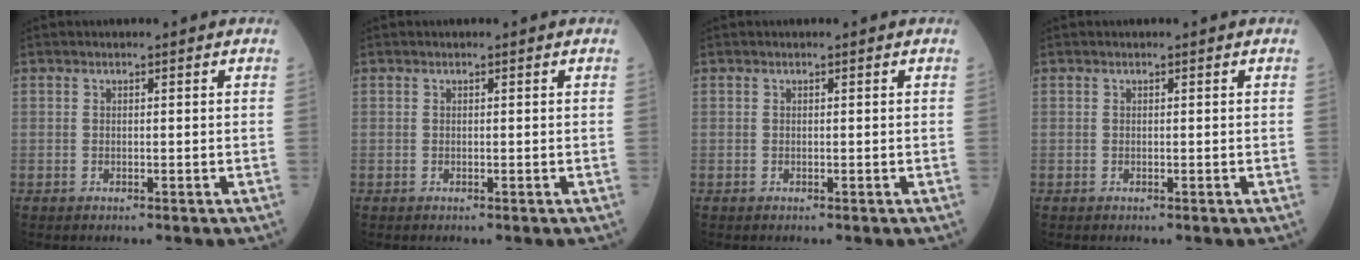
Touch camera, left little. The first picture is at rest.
{"total": 0.0}
{"total": 0.0}
{"total": 0.0}